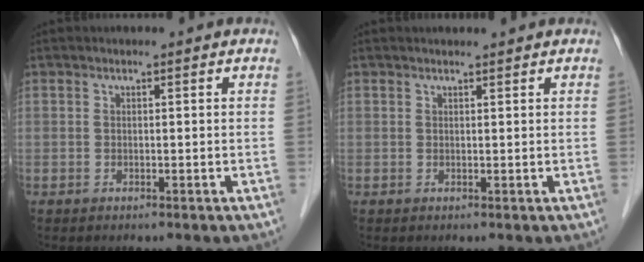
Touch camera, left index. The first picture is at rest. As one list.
[{"total": 1.5, "force": [1.4, 0.0, 0.4], "torque": [-0.007, 0.009, 0.023]}]